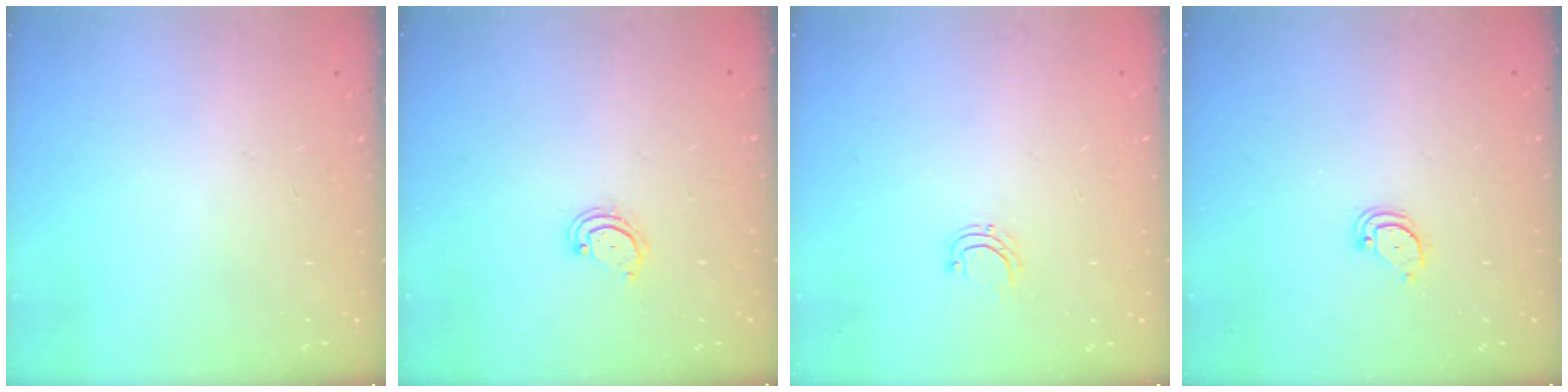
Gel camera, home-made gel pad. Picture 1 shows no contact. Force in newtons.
{"total": 3.3, "press": 3.3, "slide": 0.3}
{"total": 4.3, "press": 4.3, "slide": 0.3}
{"total": 2.1, "press": 2.1, "slide": 0.2}